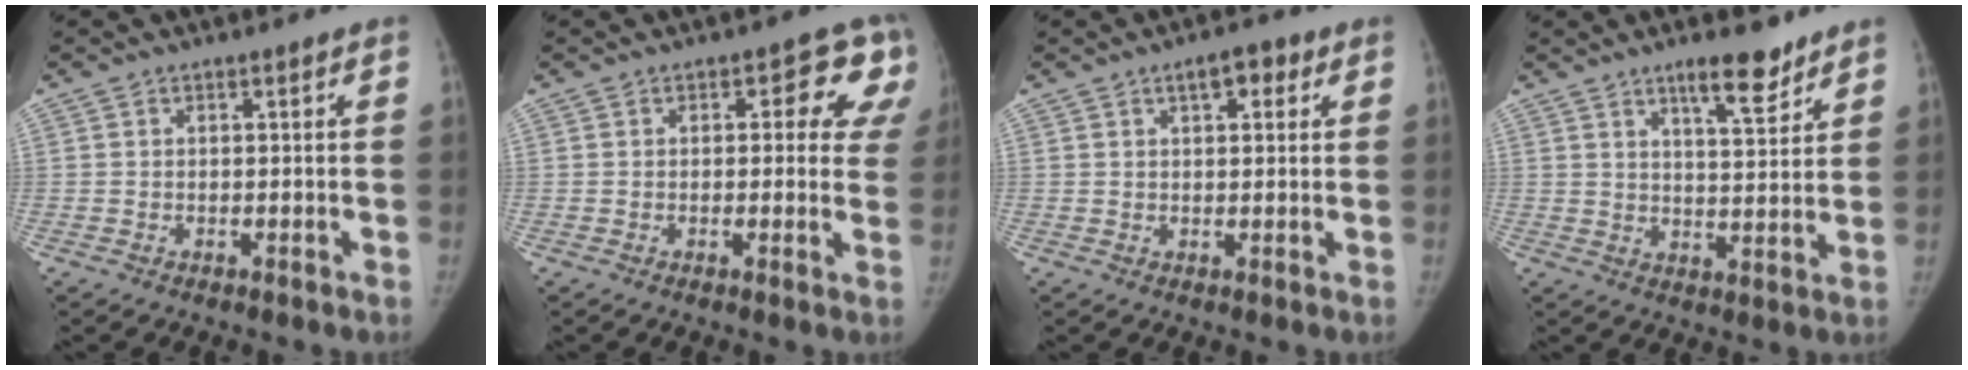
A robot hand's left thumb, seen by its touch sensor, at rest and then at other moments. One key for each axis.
{"total": 8.5, "fx": 3.0, "fy": 4.6, "fz": 6.5, "tx": -0.017, "ty": -0.002, "tz": 0.021}
{"total": 4.3, "fx": 2.1, "fy": 2.0, "fz": 3.2, "tx": -0.031, "ty": 0.000, "tz": 0.027}
{"total": 8.1, "fx": 5.8, "fy": 2.2, "fz": 5.1, "tx": -0.058, "ty": -0.039, "tz": 0.090}